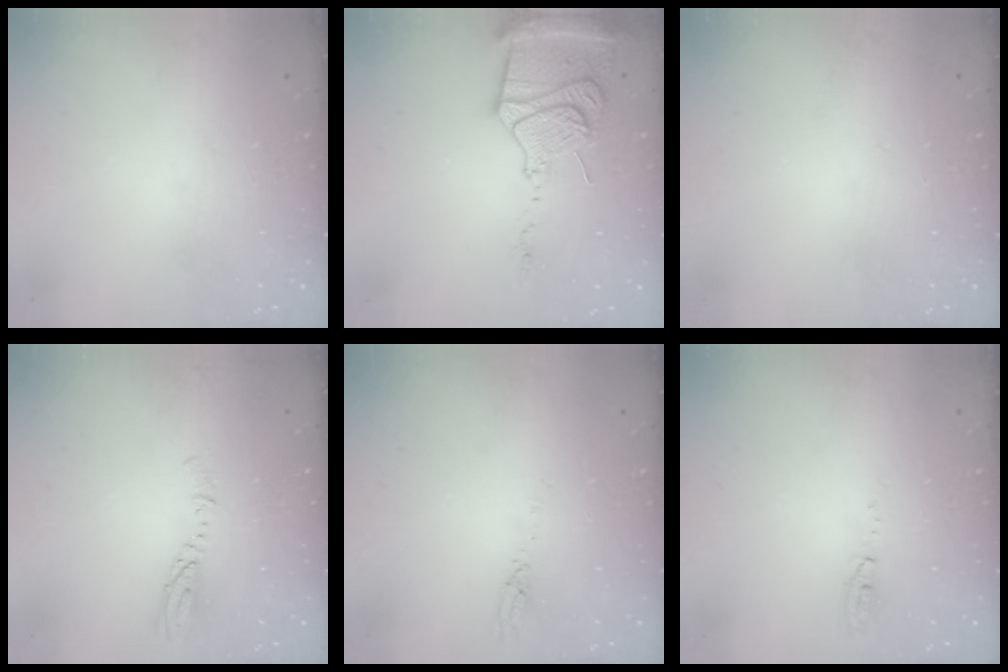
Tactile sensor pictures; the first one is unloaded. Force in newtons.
{"total": 16.9, "press": 16.8, "slide": 1.8}
{"total": 0.0}
{"total": 3.6, "press": 3.5, "slide": 0.4}
{"total": 2.7, "press": 2.7, "slide": 0.2}
{"total": 11.2, "press": 5.8, "slide": 9.6}